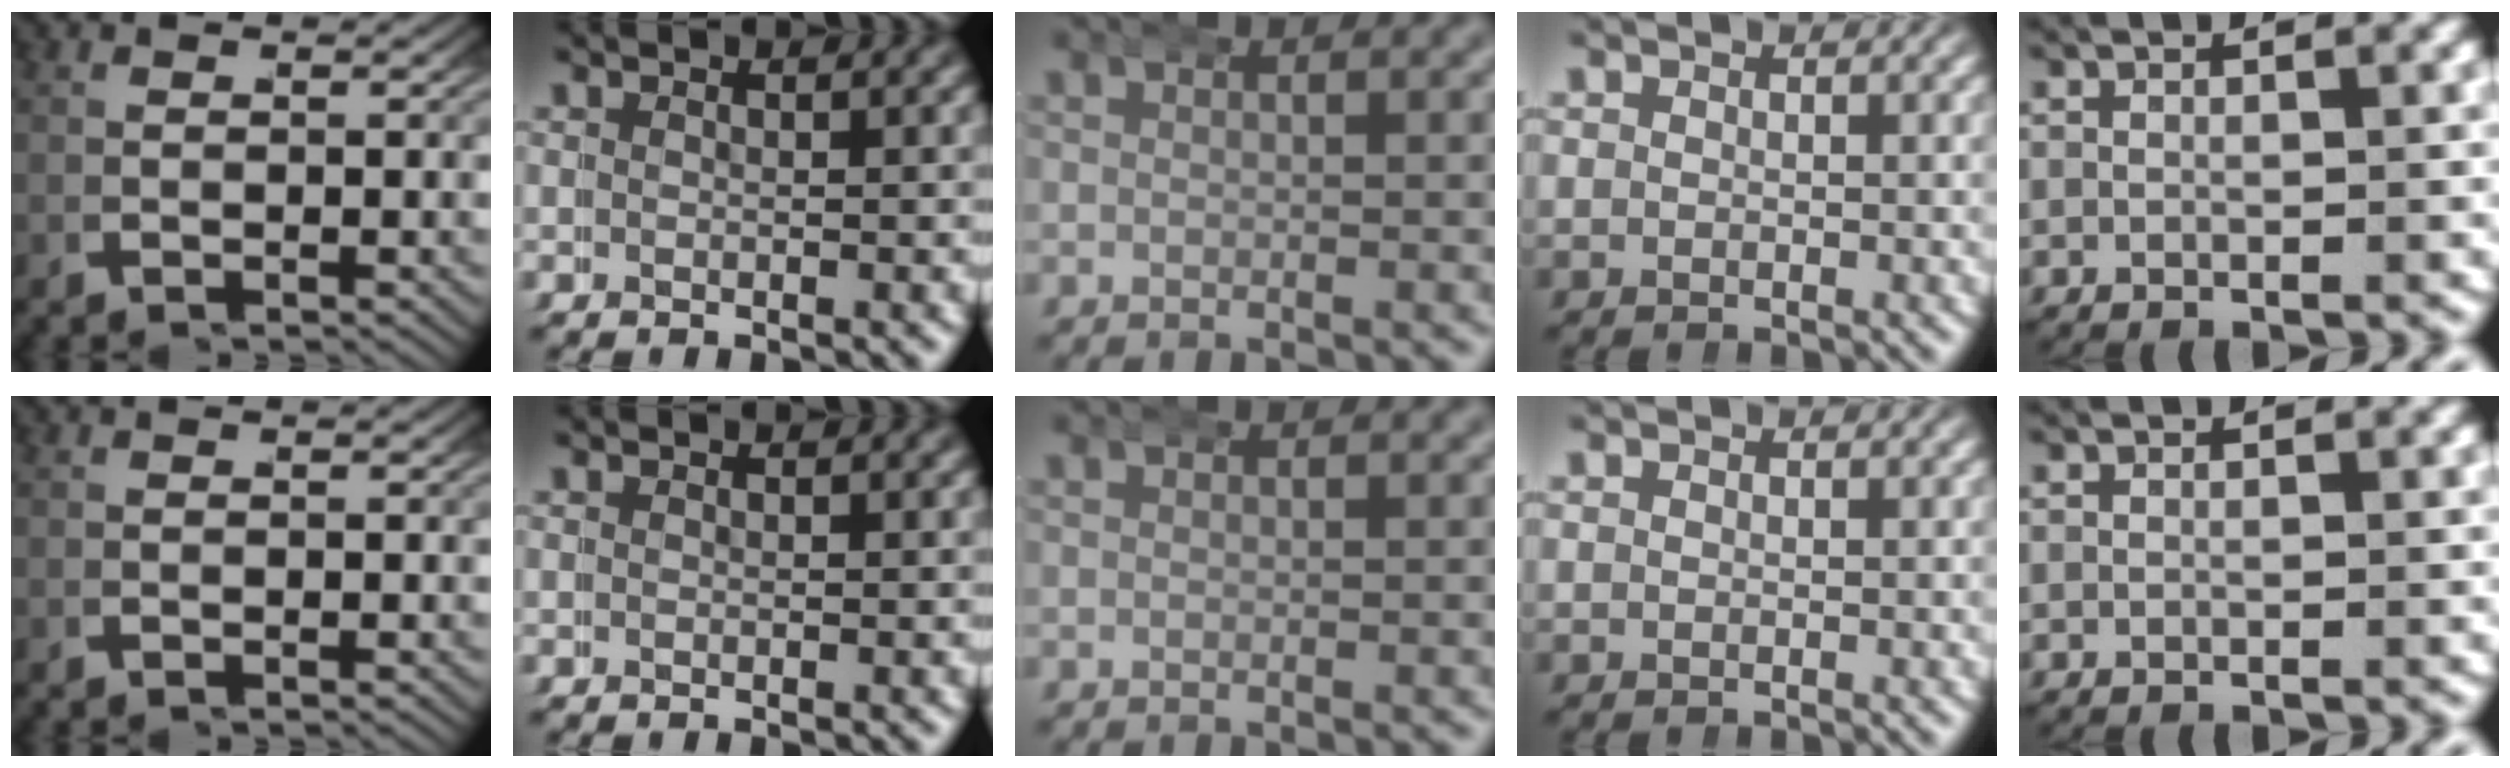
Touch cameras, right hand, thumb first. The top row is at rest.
{}